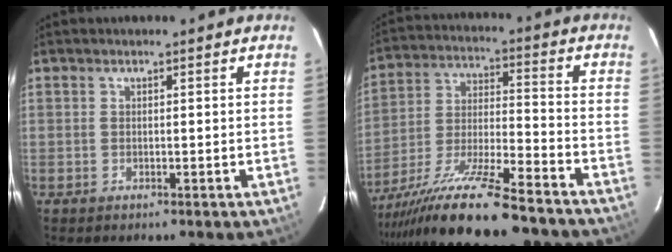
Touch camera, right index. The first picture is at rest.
{"total": 21.6, "force": [-17.7, 2.2, 12.3], "torque": [-0.245, -0.052, -0.295]}